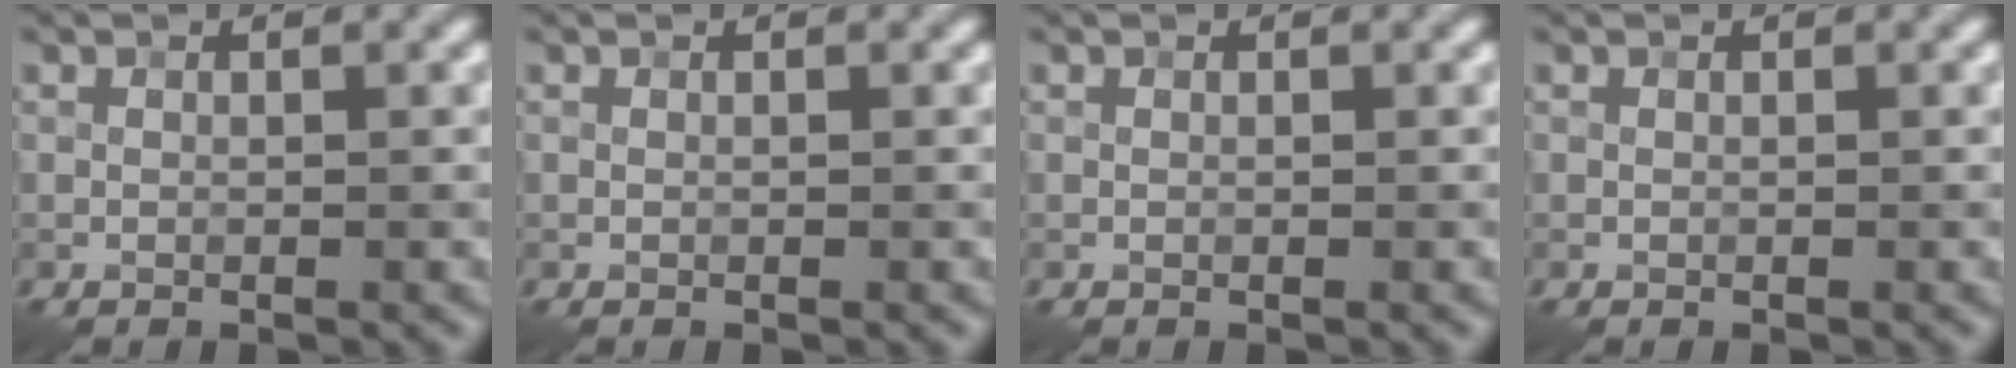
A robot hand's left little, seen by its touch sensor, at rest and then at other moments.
{"total": 0.0}
{"total": 0.0}
{"total": 0.0}